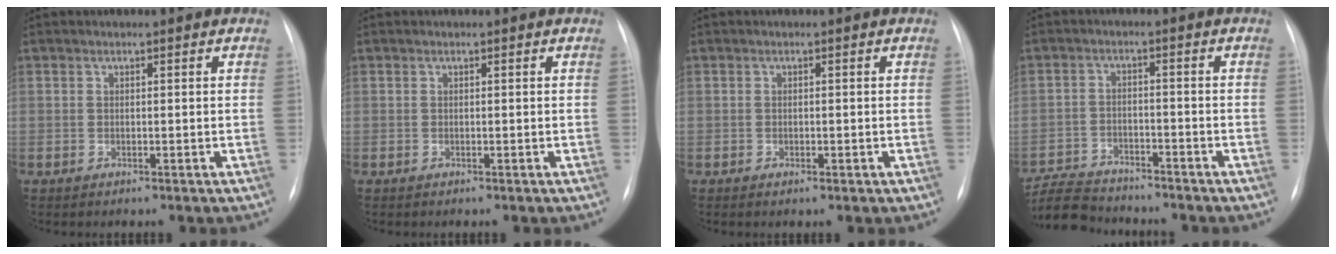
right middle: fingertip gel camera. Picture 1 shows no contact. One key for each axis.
{"total": 0.0}
{"total": 1.2, "fx": -0.6, "fy": 0.5, "fz": 0.8, "tx": -0.012, "ty": 0.001, "tz": -0.005}
{"total": 8.6, "fx": -8.3, "fy": 1.8, "fz": 1.3, "tx": -0.029, "ty": 0.000, "tz": -0.141}